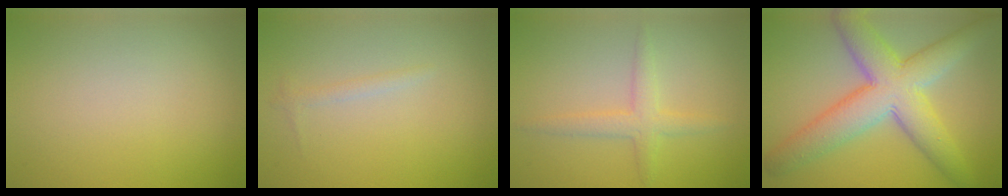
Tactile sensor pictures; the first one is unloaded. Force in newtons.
{"total": 0.8, "press": 0.8, "slide": 0.0}
{"total": 2.3, "press": 2.3, "slide": 0.1}
{"total": 9.0, "press": 9.0, "slide": 0.5}